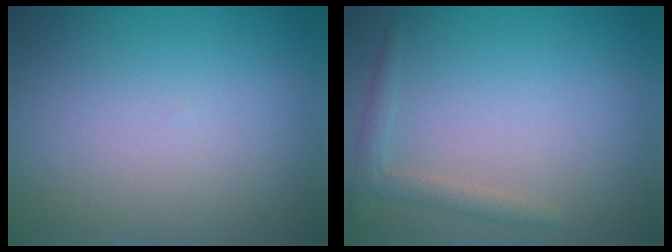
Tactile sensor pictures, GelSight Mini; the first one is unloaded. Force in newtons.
{"total": 1.5, "press": 1.5, "slide": 0.1}